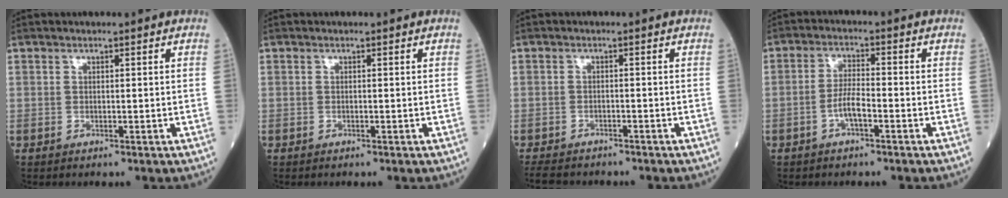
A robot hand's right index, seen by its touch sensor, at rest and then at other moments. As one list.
[{"total": 0.0}, {"total": 5.5, "force": [-4.7, 2.2, 1.6], "torque": [-0.024, -0.006, -0.071]}, {"total": 4.8, "force": [-2.1, 0.9, 4.1], "torque": [-0.085, 0.011, -0.041]}]